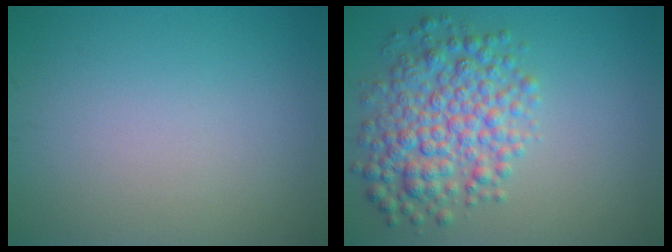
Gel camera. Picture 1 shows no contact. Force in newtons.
{"total": 6.2, "press": 6.2, "slide": 0.0}